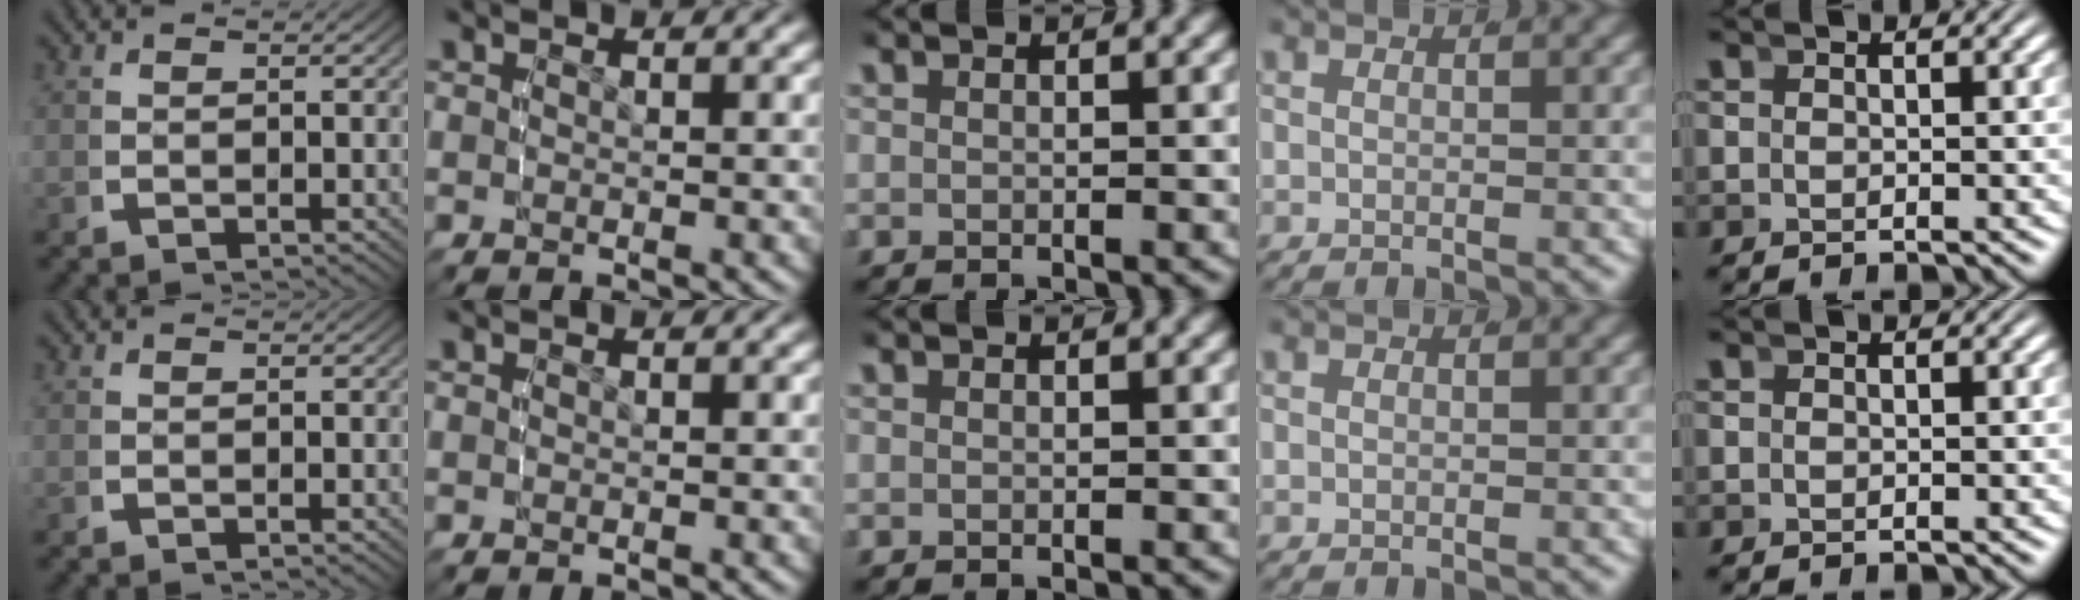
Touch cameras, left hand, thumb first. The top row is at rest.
{}